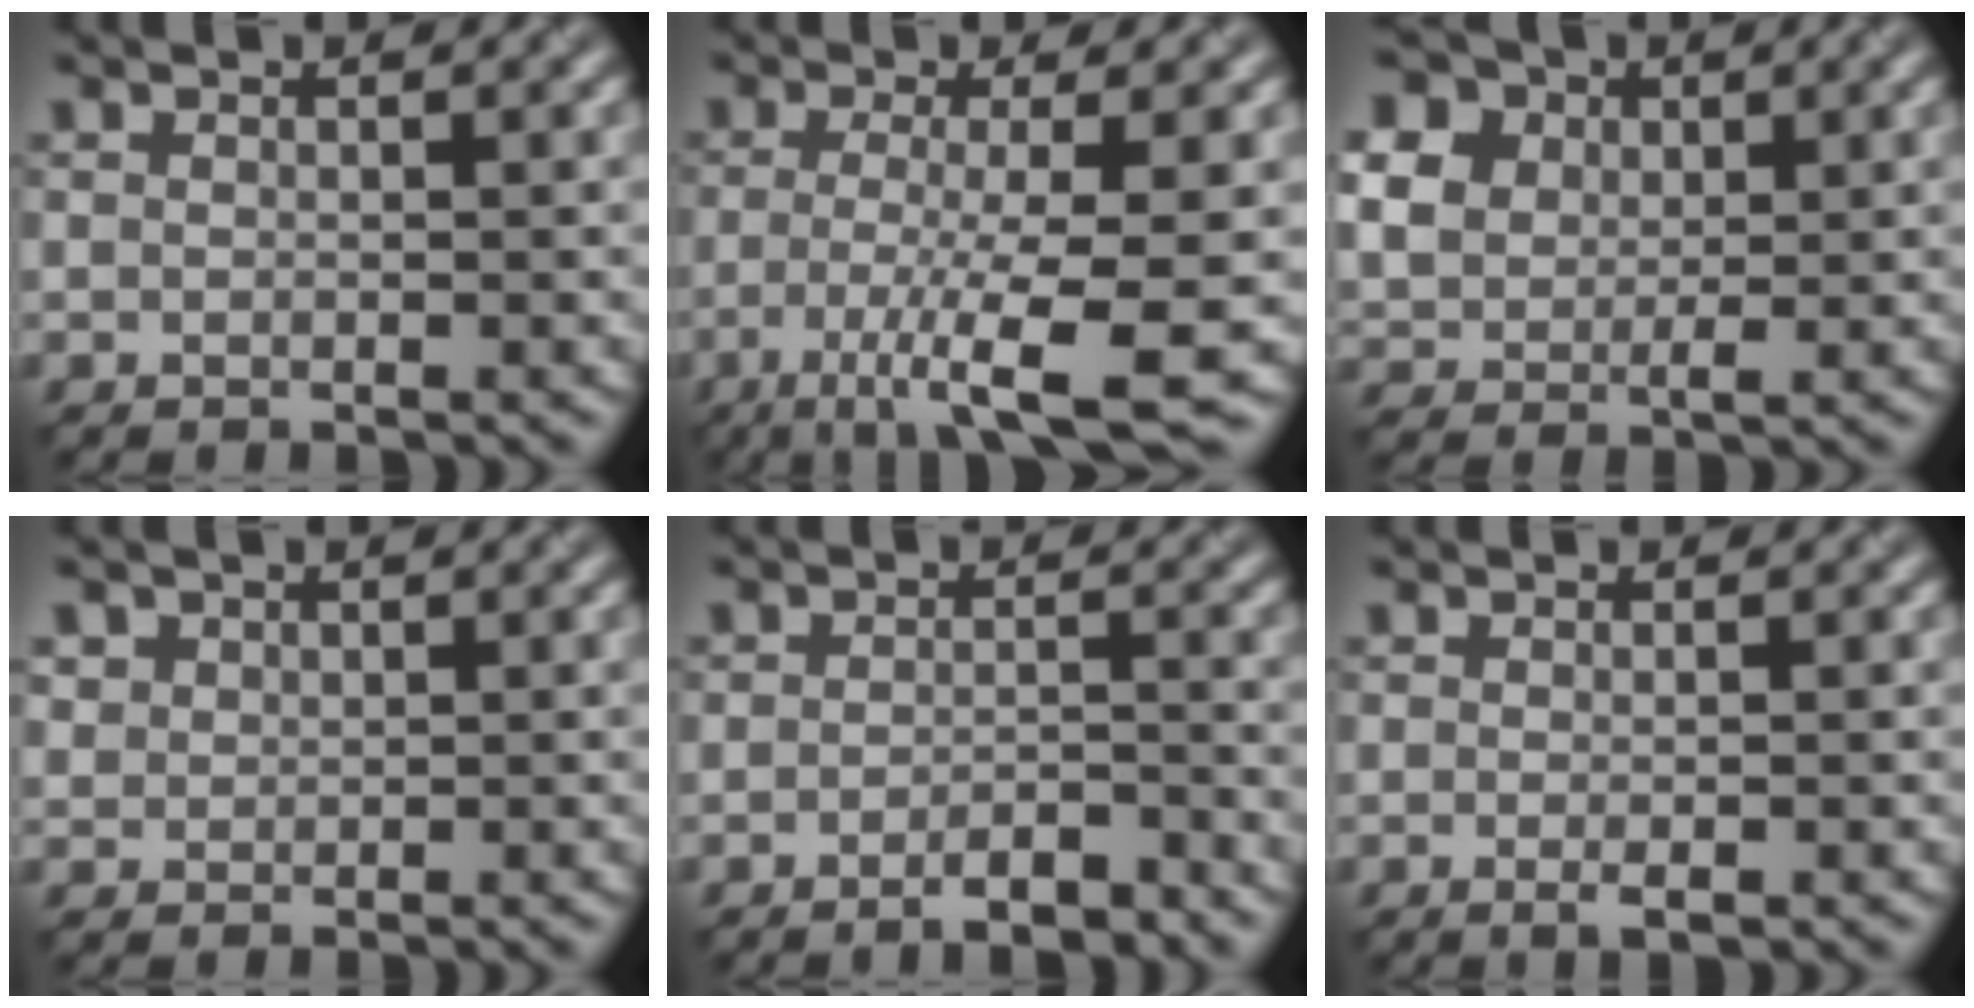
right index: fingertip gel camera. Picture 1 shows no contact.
{"total": 7.3, "force": [-2.9, 1.4, 6.6], "torque": [-0.117, -0.008, -0.045]}
{"total": 9.0, "force": [4.4, 6.7, 4.0], "torque": [-0.117, 0.036, 0.080]}
{"total": 0.9, "force": [0.4, 0.6, -0.6], "torque": [0.000, 0.005, 0.016]}
{"total": 2.6, "force": [-2.4, 0.2, 1.2], "torque": [-0.020, 0.010, -0.034]}
{"total": 1.0, "force": [-0.7, -0.2, 0.7], "torque": [-0.020, -0.001, -0.002]}